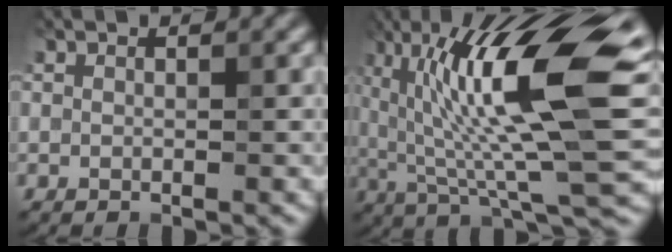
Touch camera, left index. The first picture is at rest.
{"total": 14.9, "force": [3.7, 3.2, 14.1], "torque": [-0.233, 0.014, 0.062]}